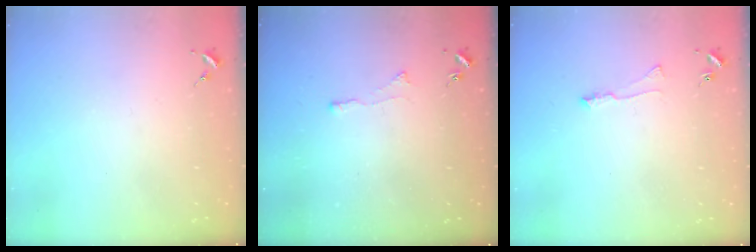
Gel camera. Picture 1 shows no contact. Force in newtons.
{"total": 2.6, "press": 2.5, "slide": 0.6}
{"total": 4.2, "press": 4.2, "slide": 0.6}